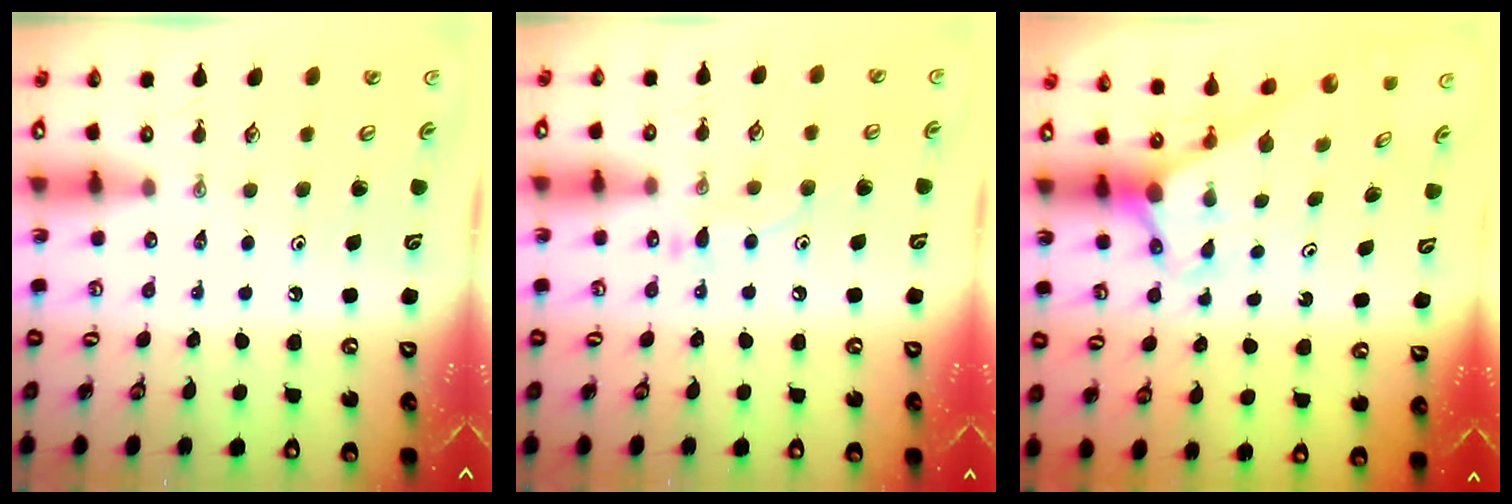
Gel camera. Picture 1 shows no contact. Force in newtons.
{"total": 8.9, "press": 8.8, "slide": 0.7}
{"total": 2.6, "press": 2.6, "slide": 0.0}